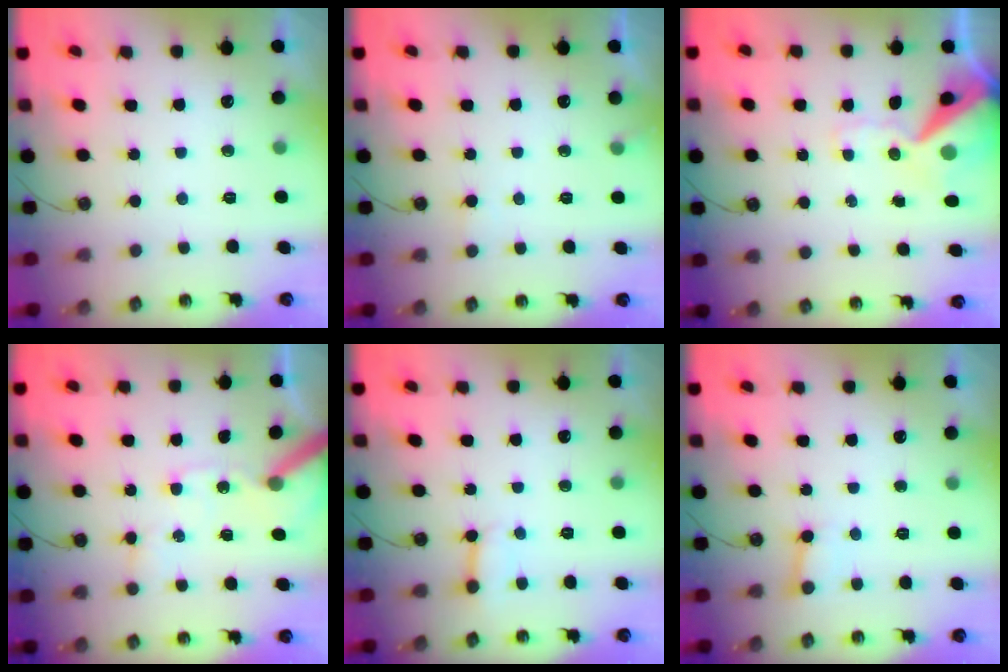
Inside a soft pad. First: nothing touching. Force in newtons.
{"total": 5.1, "press": 5.1, "slide": 0.4}
{"total": 13.7, "press": 13.5, "slide": 2.0}
{"total": 10.5, "press": 10.3, "slide": 1.5}
{"total": 3.1, "press": 3.1, "slide": 0.1}
{"total": 4.4, "press": 4.3, "slide": 0.4}